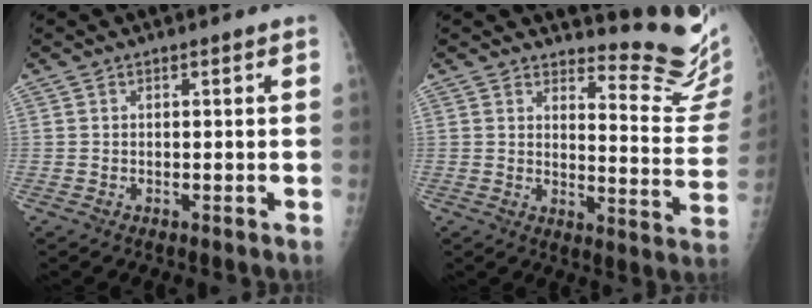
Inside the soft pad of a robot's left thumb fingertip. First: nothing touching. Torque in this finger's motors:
{"motor_torque": [0.58, -0.52, -0.20, -0.34, 0.02]}